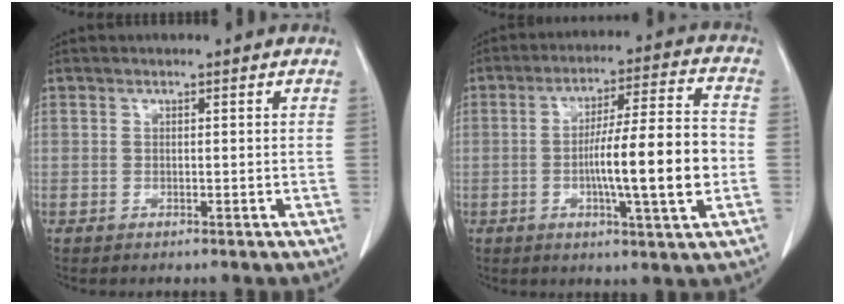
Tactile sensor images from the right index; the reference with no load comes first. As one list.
[{"total": 13.9, "force": [-2.3, 0.5, 13.7], "torque": [-0.222, 0.004, -0.041]}]